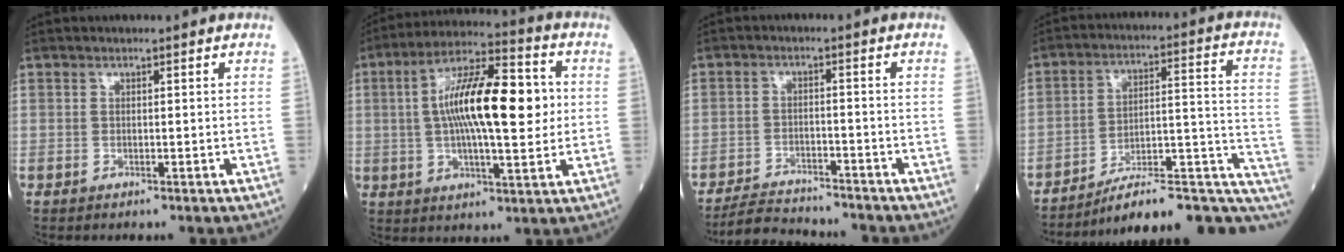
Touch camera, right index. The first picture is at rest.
{"total": 15.9, "force": [1.8, 4.0, 15.3], "torque": [-0.271, 0.025, 0.023]}
{"total": 7.9, "force": [-7.7, 0.8, 1.6], "torque": [-0.025, -0.005, -0.127]}
{"total": 21.1, "force": [-17.6, 4.0, 11.0], "torque": [-0.074, 0.050, -0.246]}